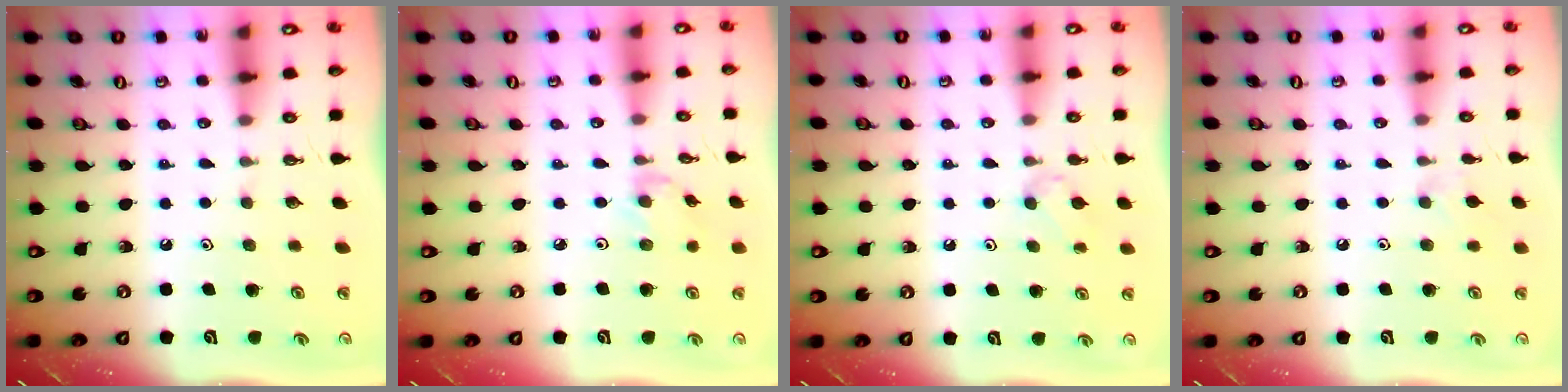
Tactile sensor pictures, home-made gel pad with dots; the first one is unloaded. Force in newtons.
{"total": 2.0, "press": 2.0, "slide": 0.4}
{"total": 2.7, "press": 2.6, "slide": 0.6}
{"total": 5.8, "press": 5.7, "slide": 0.9}